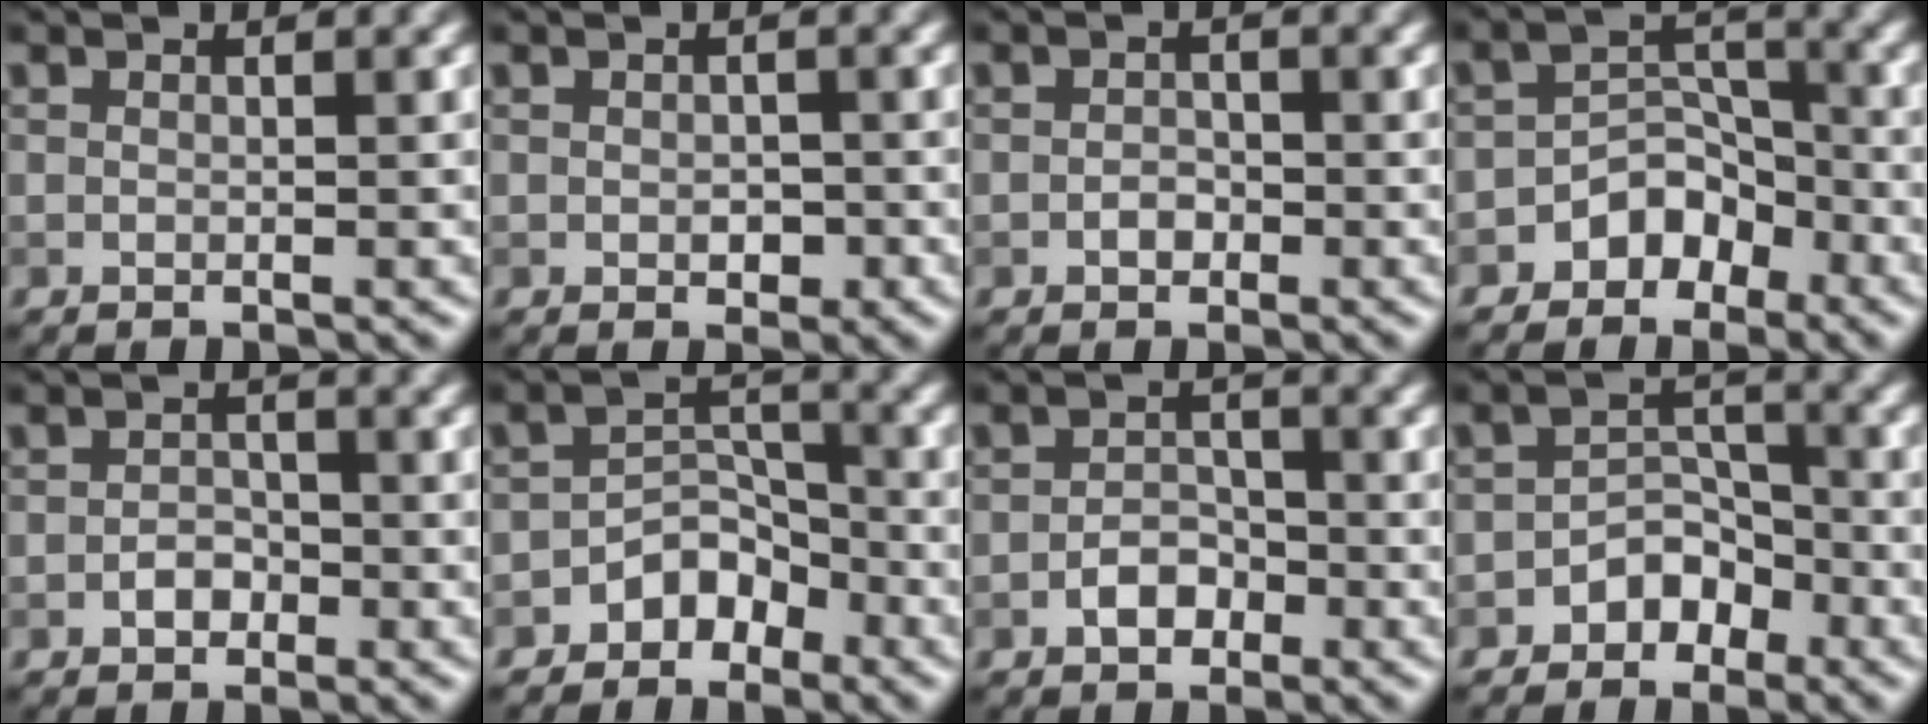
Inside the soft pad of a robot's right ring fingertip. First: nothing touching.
{"total": 1.4, "force": [-0.2, 0.9, 1.0], "torque": [-0.014, -0.004, -0.003]}
{"total": 1.1, "force": [-0.5, 0.8, 0.6], "torque": [-0.009, 0.001, -0.010]}
{"total": 3.6, "force": [-2.3, 2.5, 1.3], "torque": [-0.005, 0.008, -0.039]}
{"total": 1.5, "force": [-0.8, 1.1, 0.8], "torque": [-0.010, 0.004, -0.014]}
{"total": 3.3, "force": [-2.1, 2.2, 1.2], "torque": [-0.004, 0.011, -0.037]}
{"total": 2.3, "force": [-1.2, 1.5, 1.2], "torque": [-0.017, 0.006, -0.024]}
{"total": 3.0, "force": [-1.9, 2.0, 1.1], "torque": [-0.003, 0.011, -0.031]}